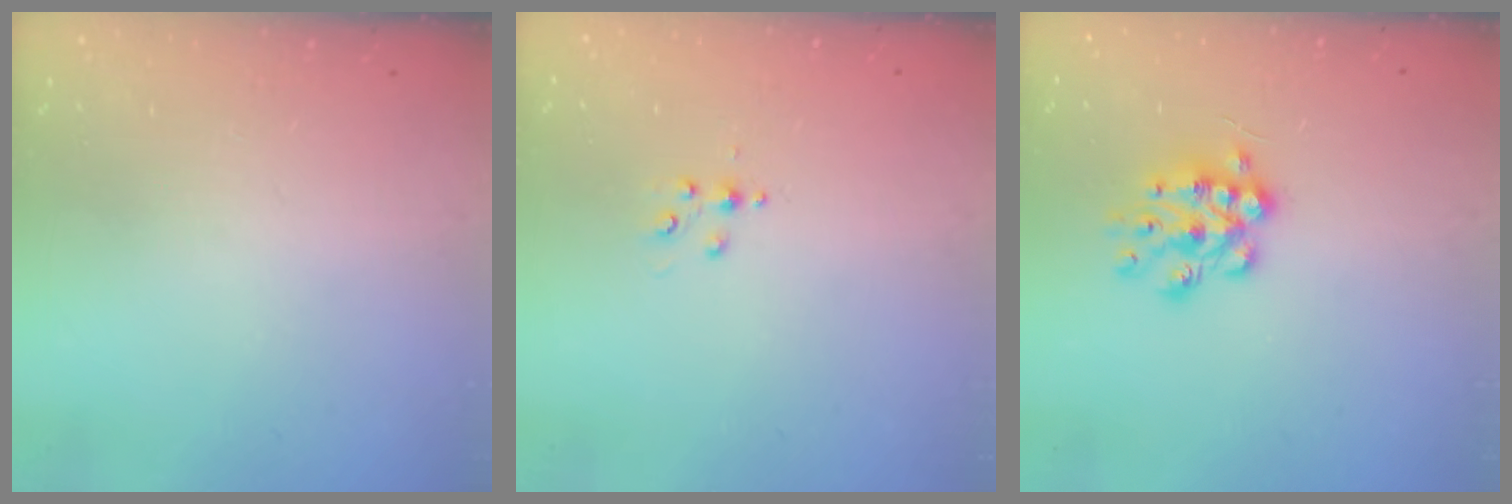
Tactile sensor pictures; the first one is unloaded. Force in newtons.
{"total": 3.2, "press": 3.2, "slide": 0.5}
{"total": 10.9, "press": 10.9, "slide": 0.5}